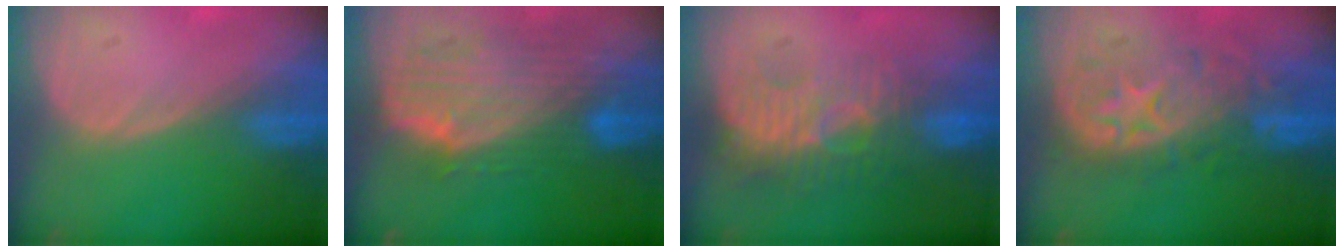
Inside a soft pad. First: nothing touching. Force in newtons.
{"total": 10.1, "press": 8.9, "slide": 4.6}
{"total": 9.1, "press": 8.7, "slide": 2.6}
{"total": 10.4, "press": 9.4, "slide": 4.3}